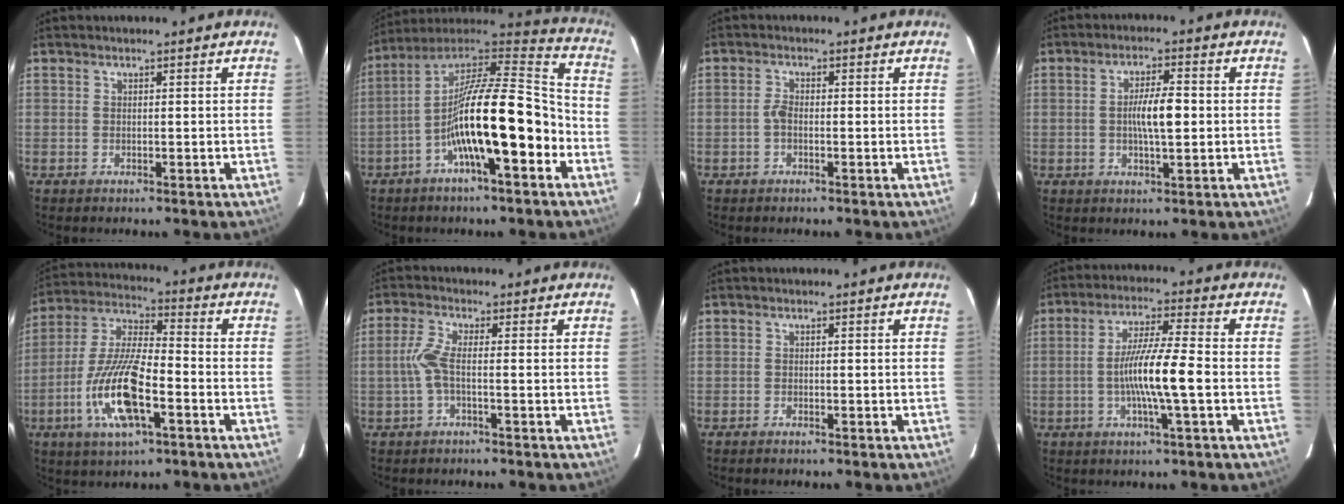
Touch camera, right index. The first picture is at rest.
{"total": 18.9, "force": [-5.8, 3.0, 17.8], "torque": [-0.302, 0.018, -0.098]}
{"total": 1.6, "force": [-0.5, 0.6, 1.4], "torque": [-0.029, 0.004, -0.011]}
{"total": 5.7, "force": [-0.1, 1.0, 5.6], "torque": [-0.101, 0.006, -0.004]}
{"total": 14.4, "force": [-5.2, 3.4, 13.0], "torque": [-0.271, -0.006, -0.095]}
{"total": 3.8, "force": [-0.7, 0.4, 3.7], "torque": [-0.090, 0.005, -0.018]}
{"total": 0.9, "force": [-0.8, 0.1, 0.4], "torque": [-0.011, -0.002, -0.010]}
{"total": 9.6, "force": [-1.8, -0.2, 9.5], "torque": [-0.176, -0.001, -0.039]}